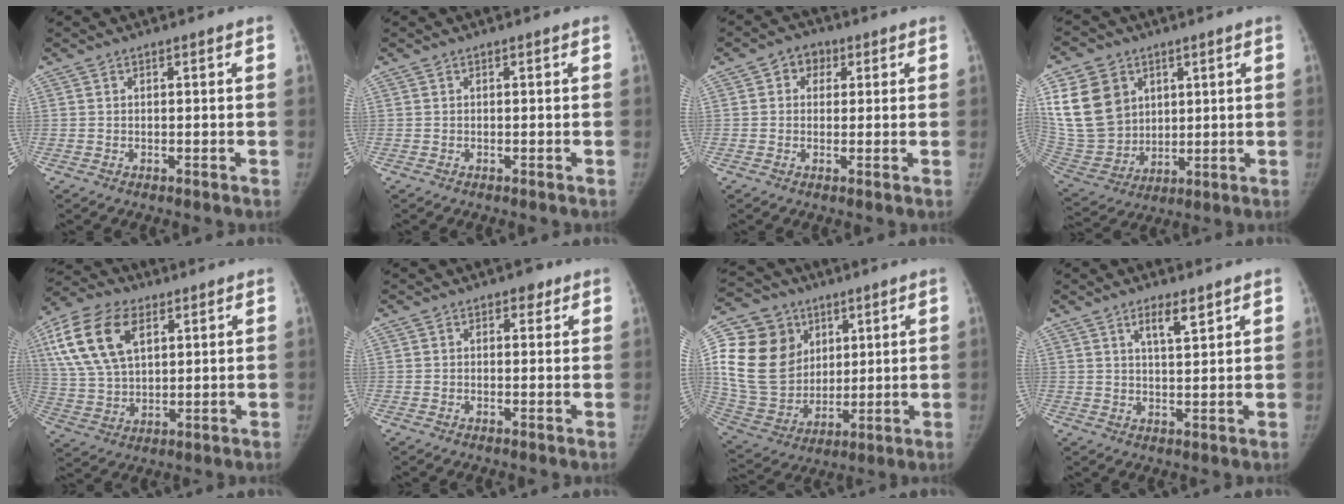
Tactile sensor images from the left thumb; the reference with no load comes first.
{"total": 0.0}
{"total": 4.3, "force": [1.4, 3.5, 1.9], "torque": [-0.003, 0.002, 0.016]}
{"total": 18.5, "force": [6.7, 14.4, 9.4], "torque": [-0.172, -0.012, 0.148]}
{"total": 16.8, "force": [6.7, 9.8, 11.9], "torque": [-0.228, -0.004, 0.128]}
{"total": 2.4, "force": [1.2, 1.7, 1.1], "torque": [-0.001, -0.003, 0.013]}
{"total": 21.1, "force": [6.3, 17.0, 10.8], "torque": [-0.199, 0.000, 0.134]}
{"total": 4.9, "force": [3.1, 1.4, 3.6], "torque": [-0.054, -0.022, 0.054]}